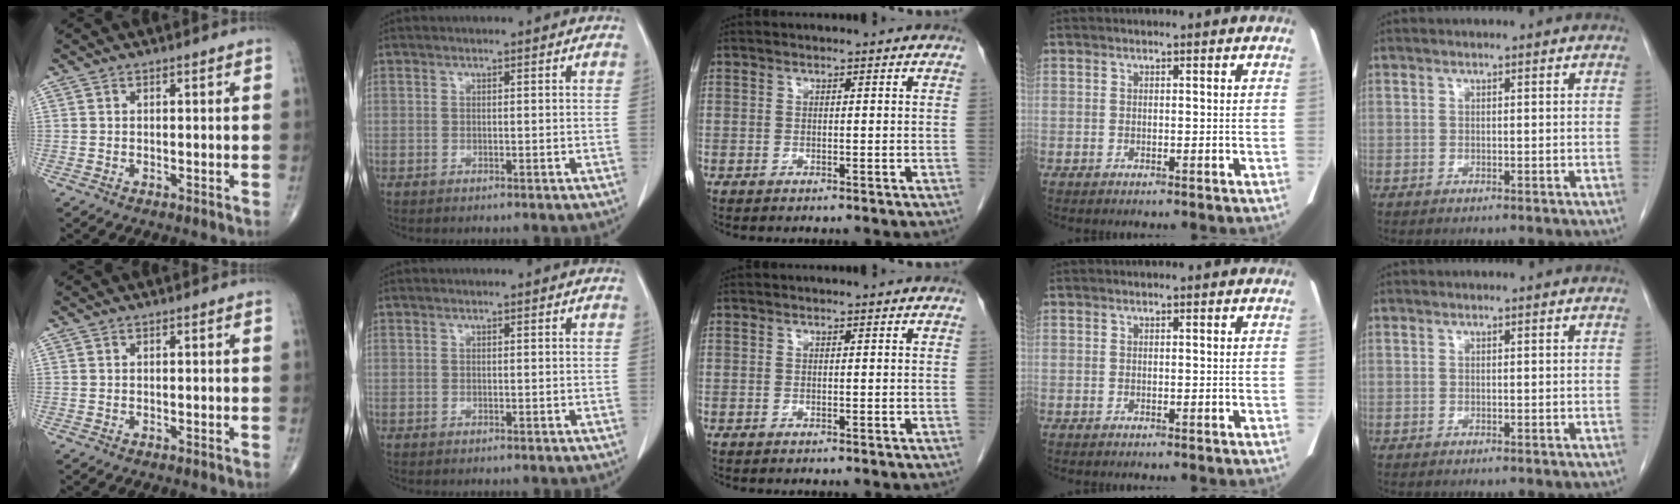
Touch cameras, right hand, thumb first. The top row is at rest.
{}